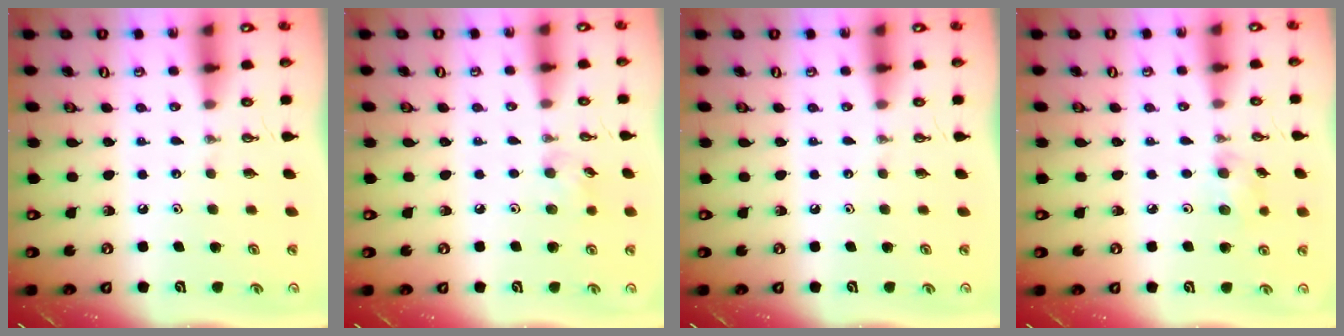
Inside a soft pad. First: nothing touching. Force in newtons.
{"total": 5.2, "press": 5.0, "slide": 1.4}
{"total": 0.0}
{"total": 5.9, "press": 4.2, "slide": 4.1}